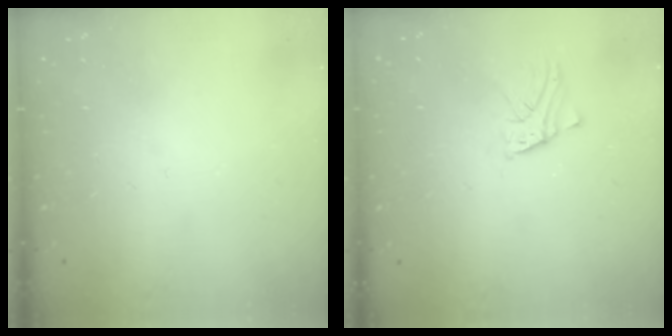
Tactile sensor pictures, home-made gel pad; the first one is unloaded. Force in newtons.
{"total": 4.3, "press": 4.3, "slide": 0.2}